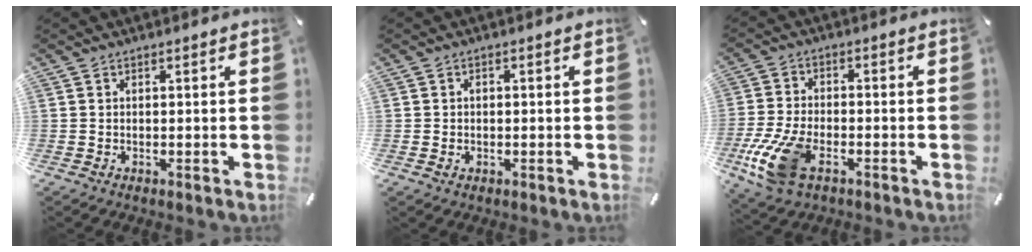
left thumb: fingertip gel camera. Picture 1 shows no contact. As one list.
[{"total": 1.5, "force": [-0.1, 1.1, 0.9], "torque": [-0.012, 0.002, -0.006]}, {"total": 13.3, "force": [-5.7, 6.9, 9.8], "torque": [-0.218, 0.006, -0.100]}]